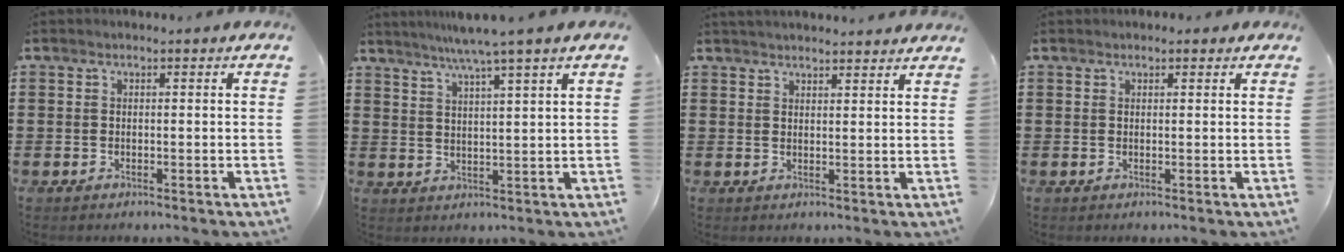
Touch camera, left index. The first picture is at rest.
{"total": 5.3, "force": [4.2, -1.3, 2.9], "torque": [-0.067, -0.017, 0.071]}
{"total": 2.2, "force": [2.2, 0.0, 0.0], "torque": [-0.006, -0.002, 0.042]}
{"total": 0.7, "force": [0.6, 0.3, 0.3], "torque": [-0.008, 0.004, 0.010]}